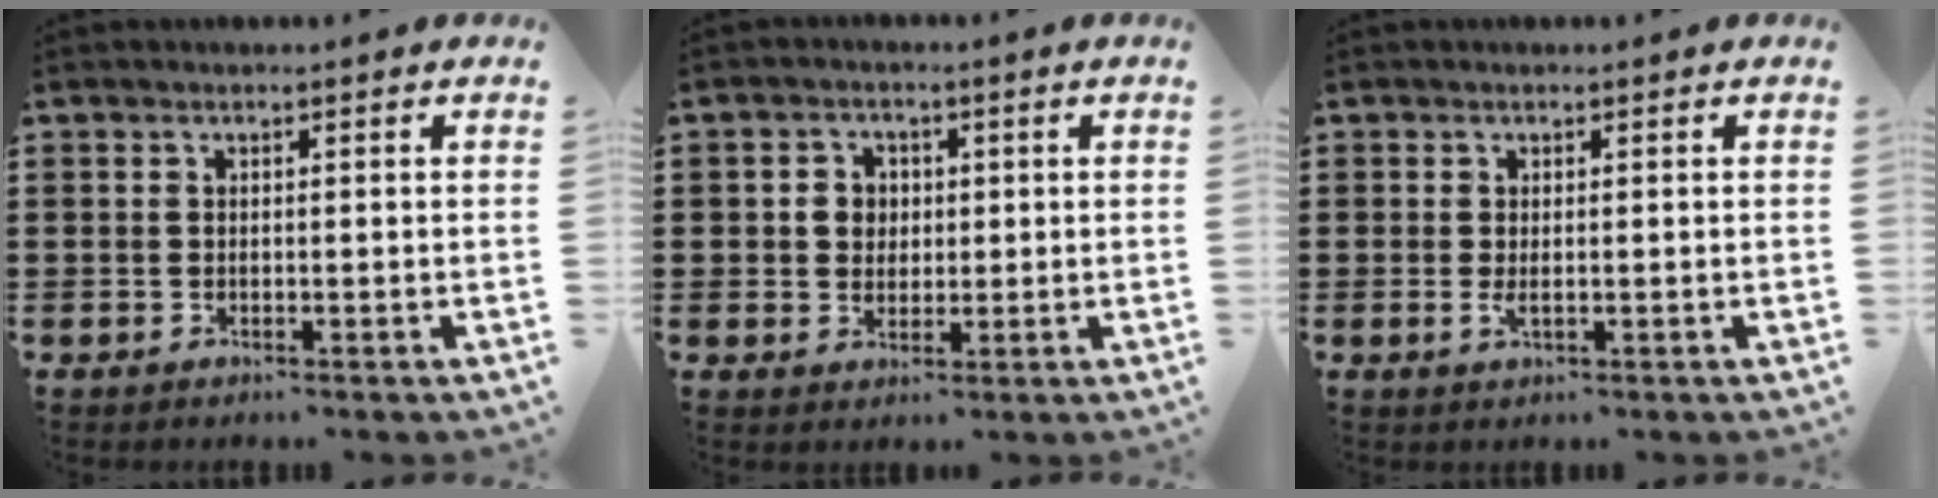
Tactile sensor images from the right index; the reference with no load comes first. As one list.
[{"total": 3.2, "force": [0.2, 3.0, 1.1], "torque": [-0.032, 0.012, 0.000]}, {"total": 1.3, "force": [-0.1, 0.3, 1.3], "torque": [-0.024, -0.004, 0.000]}]